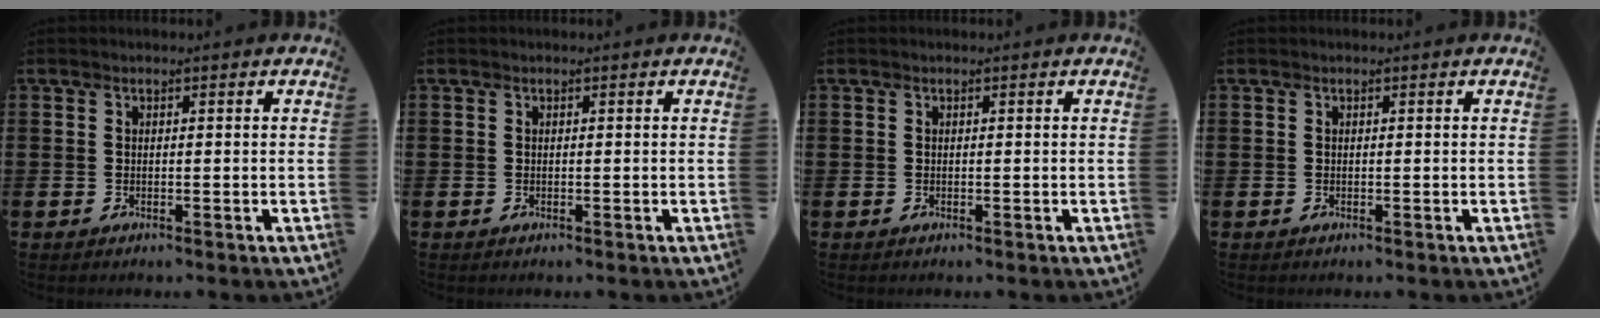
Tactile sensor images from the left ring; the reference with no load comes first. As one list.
[{"total": 0.0}, {"total": 0.0}, {"total": 0.0}]